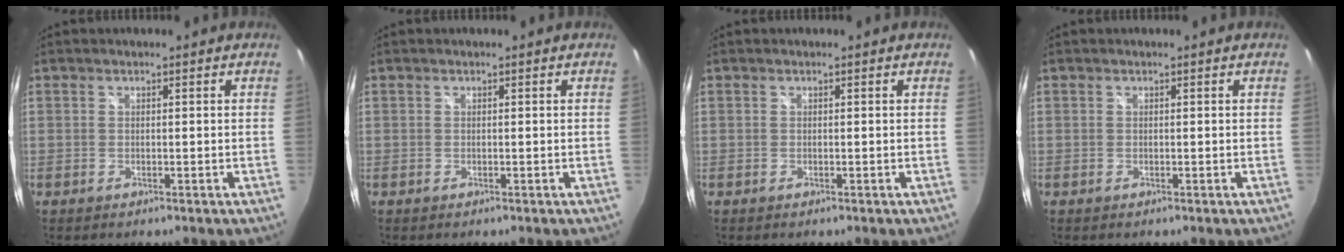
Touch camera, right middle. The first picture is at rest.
{"total": 0.0}
{"total": 0.0}
{"total": 0.0}